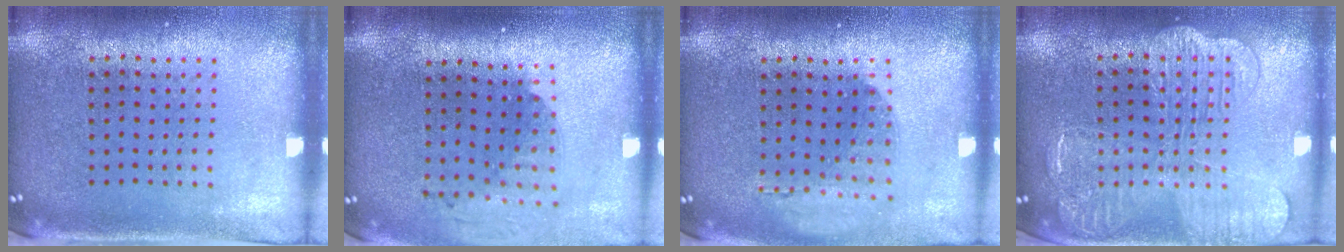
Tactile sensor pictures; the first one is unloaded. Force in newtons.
{"total": 2.0, "press": 1.5, "slide": 1.4}
{"total": 1.2, "press": 1.2, "slide": 0.0}
{"total": 3.9, "press": 3.9, "slide": 0.5}